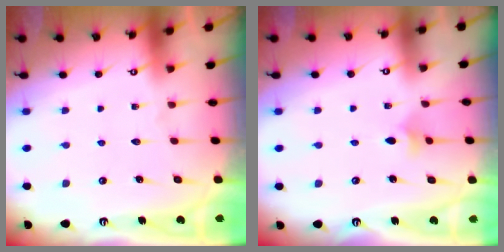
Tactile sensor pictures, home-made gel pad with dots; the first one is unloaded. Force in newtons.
{"total": 3.3, "press": 3.2, "slide": 0.9}